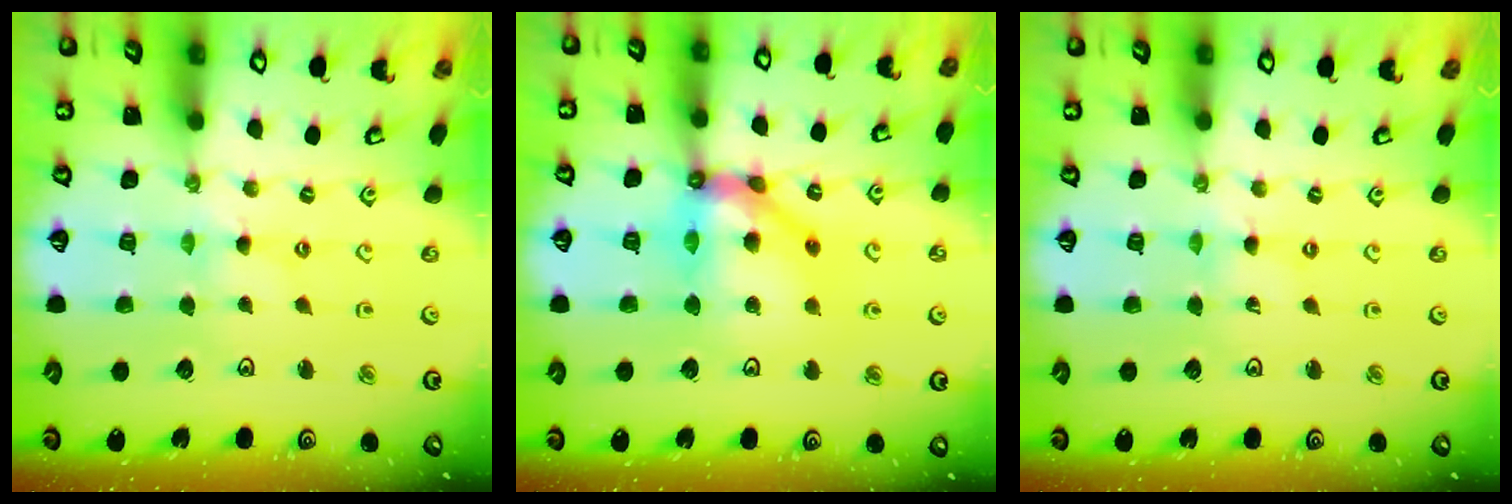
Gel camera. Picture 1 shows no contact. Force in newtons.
{"total": 14.4, "press": 14.3, "slide": 1.6}
{"total": 0.0}